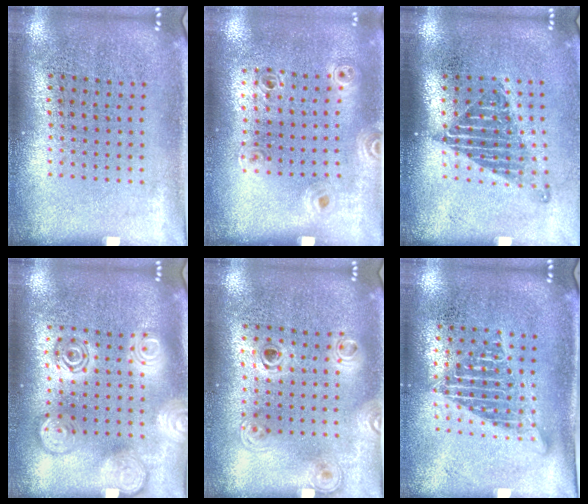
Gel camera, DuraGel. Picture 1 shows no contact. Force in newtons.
{"total": 0.9, "press": 0.8, "slide": 0.3}
{"total": 1.3, "press": 1.1, "slide": 0.7}
{"total": 2.6, "press": 2.6, "slide": 0.3}
{"total": 1.2, "press": 1.1, "slide": 0.6}
{"total": 1.5, "press": 1.3, "slide": 0.8}